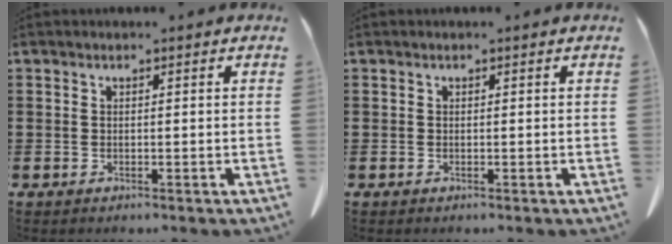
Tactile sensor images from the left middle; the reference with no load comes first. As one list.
[{"total": 0.0}]